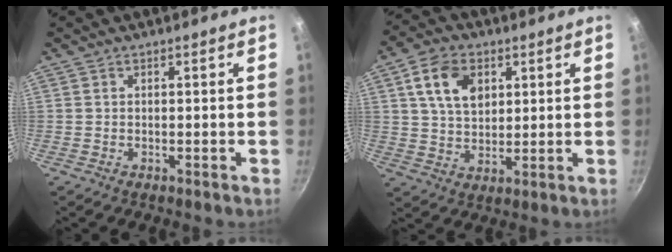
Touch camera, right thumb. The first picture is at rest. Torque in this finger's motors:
{"motor_torque": [-1.09, 1.17, 0.94, 0.26, 0.08]}